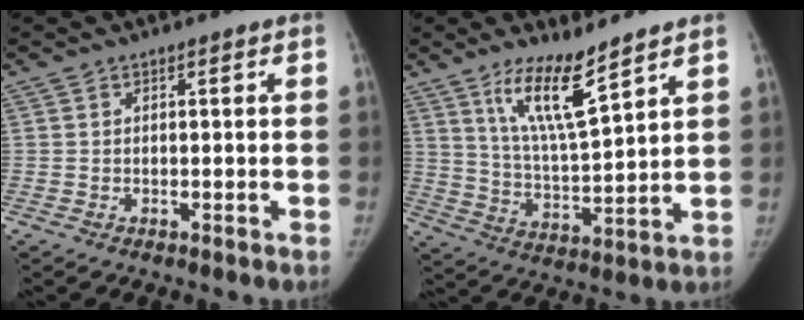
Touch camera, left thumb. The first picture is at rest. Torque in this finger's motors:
{"motor_torque": [0.64, -0.05, 1.06, -0.99, 0.38]}